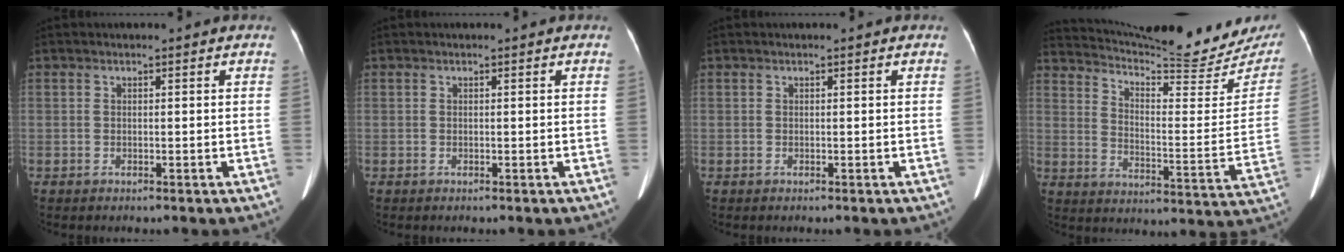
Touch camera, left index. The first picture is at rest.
{"total": 0.0}
{"total": 0.0}
{"total": 24.9, "force": [23.2, 2.8, 8.5], "torque": [-0.140, -0.082, 0.301]}